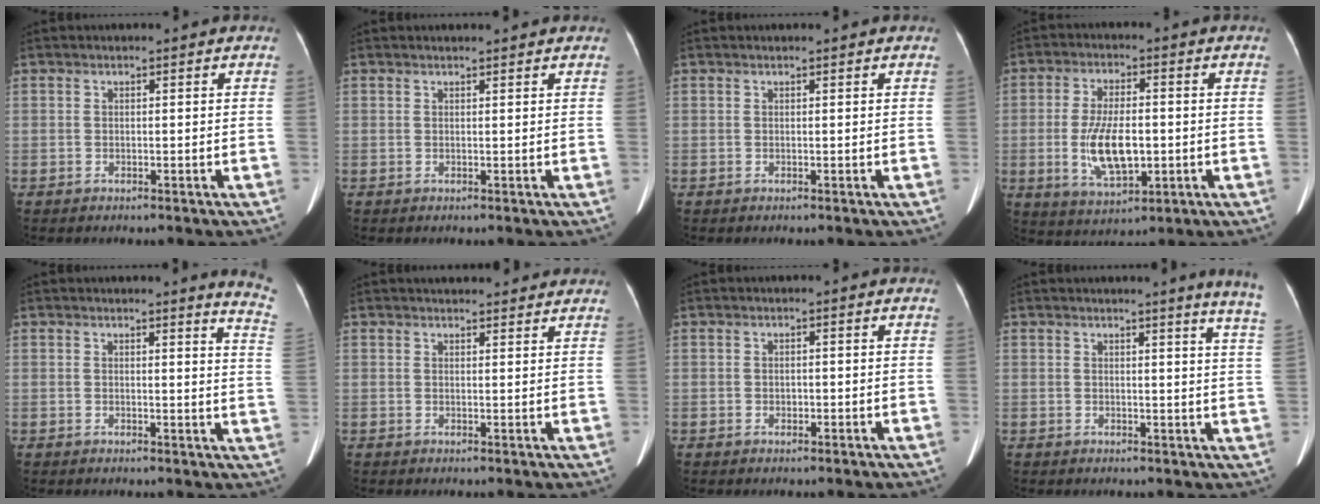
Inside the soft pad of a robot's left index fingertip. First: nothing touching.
{"total": 2.4, "force": [2.2, 0.2, 0.7], "torque": [-0.009, 0.014, 0.029]}
{"total": 0.6, "force": [0.5, 0.0, 0.2], "torque": [-0.004, 0.008, 0.009]}
{"total": 9.5, "force": [-1.4, 3.8, 8.5], "torque": [-0.174, -0.003, -0.017]}
{"total": 6.8, "force": [6.4, -0.7, 2.2], "torque": [-0.020, -0.068, 0.038]}
{"total": 7.6, "force": [6.9, 1.8, 2.4], "torque": [-0.026, 0.019, 0.081]}
{"total": 0.8, "force": [-0.2, 0.6, 0.5], "torque": [-0.008, 0.001, -0.003]}
{"total": 7.9, "force": [6.8, -1.3, 3.8], "torque": [-0.037, -0.051, 0.047]}